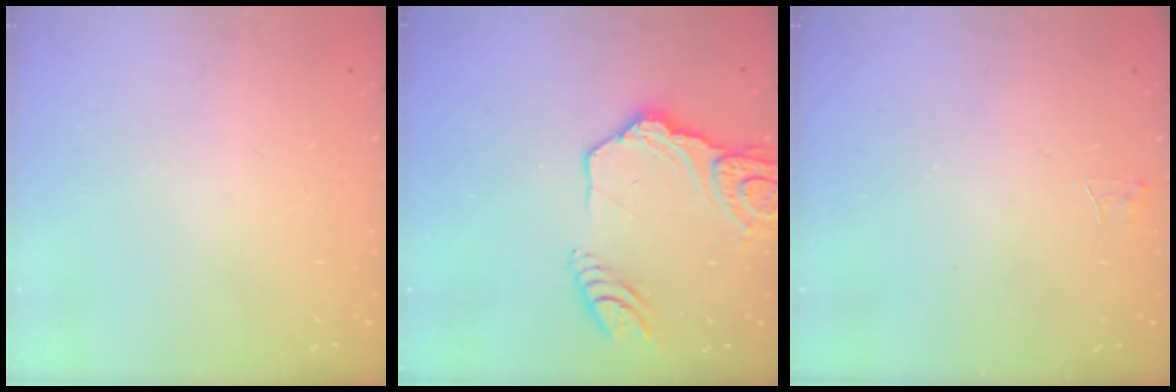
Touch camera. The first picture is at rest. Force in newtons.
{"total": 16.5, "press": 16.4, "slide": 1.9}
{"total": 2.8, "press": 2.8, "slide": 0.2}